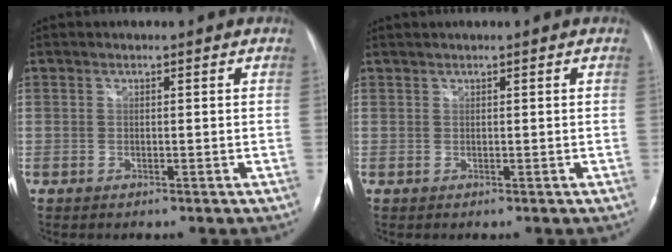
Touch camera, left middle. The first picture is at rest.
{"total": 0.6, "force": [0.6, -0.1, 0.2], "torque": [-0.008, 0.011, 0.016]}